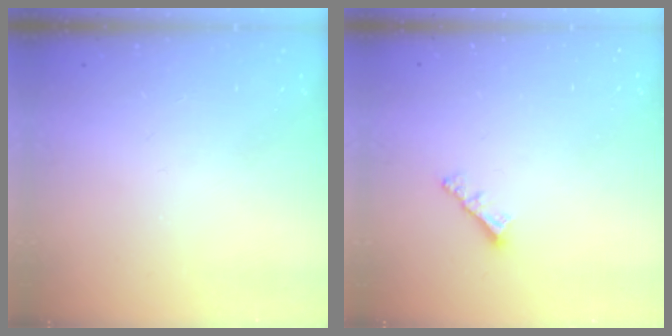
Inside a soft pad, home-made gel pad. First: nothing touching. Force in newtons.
{"total": 2.9, "press": 2.9, "slide": 0.3}